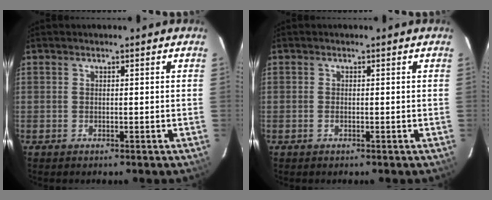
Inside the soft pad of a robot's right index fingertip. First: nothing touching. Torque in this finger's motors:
{"motor_torque": [-0.10, -0.04, -0.09, 0.00]}